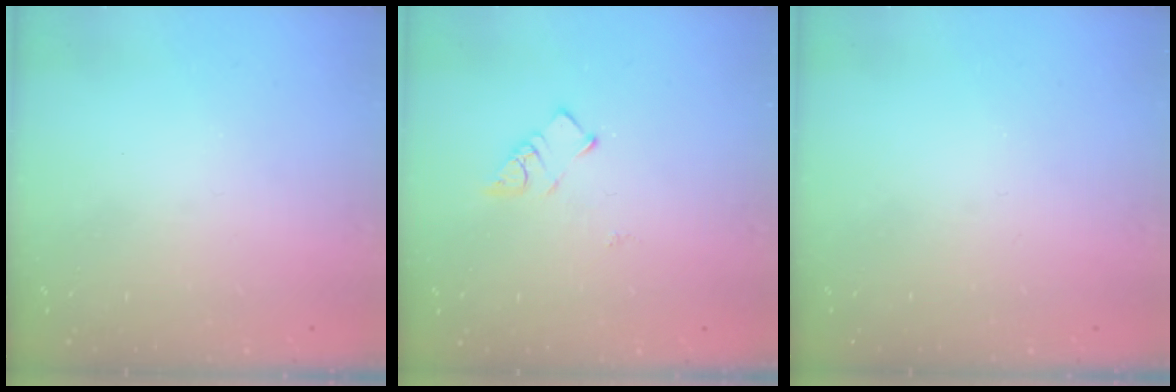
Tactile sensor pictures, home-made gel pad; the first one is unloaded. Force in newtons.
{"total": 4.3, "press": 4.3, "slide": 0.1}
{"total": 0.0}